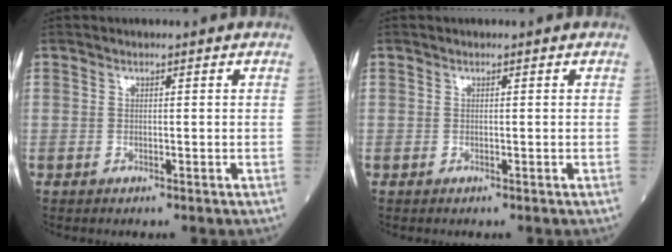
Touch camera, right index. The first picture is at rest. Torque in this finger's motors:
{"motor_torque": [0.02, -0.02, 0.00, 0.00]}